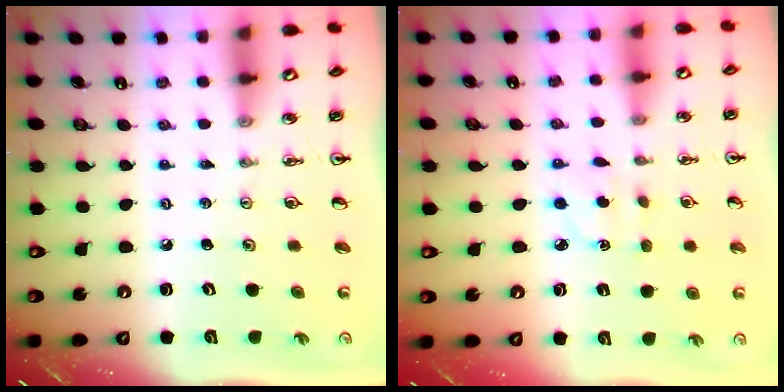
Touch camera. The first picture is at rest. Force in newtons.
{"total": 3.0, "press": 2.8, "slide": 0.8}